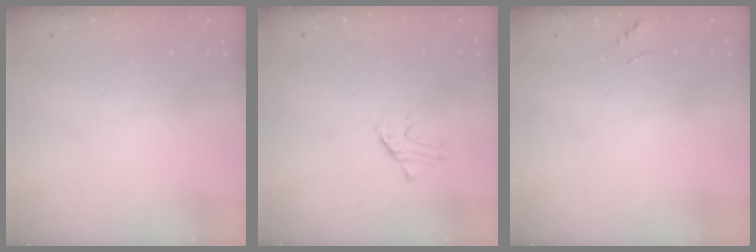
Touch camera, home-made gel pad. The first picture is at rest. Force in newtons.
{"total": 1.5, "press": 1.5, "slide": 0.1}
{"total": 4.2, "press": 4.1, "slide": 0.7}